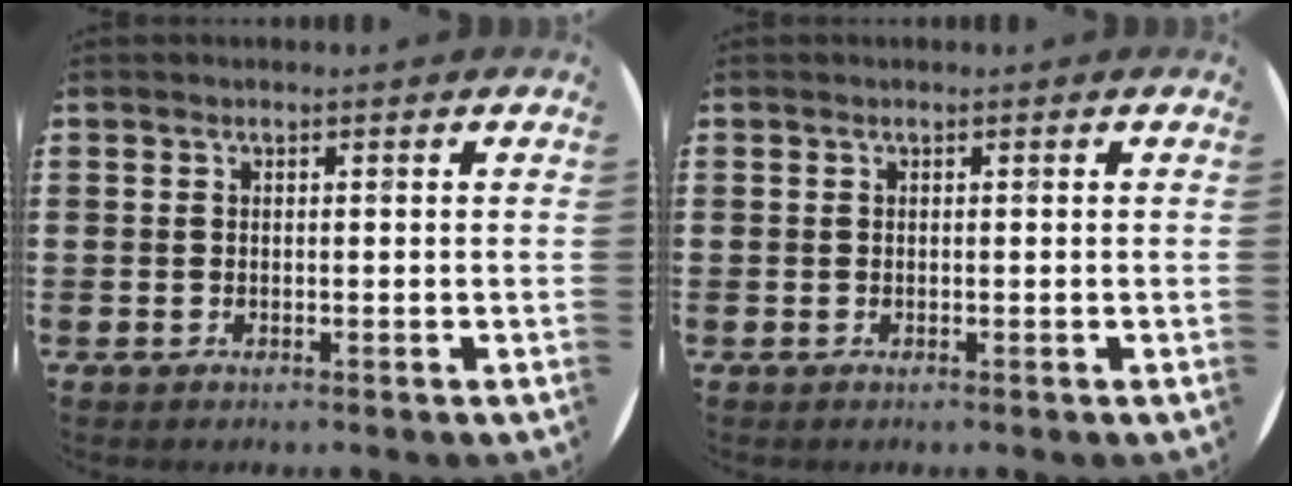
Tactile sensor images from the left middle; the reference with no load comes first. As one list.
[{"total": 0.0}]